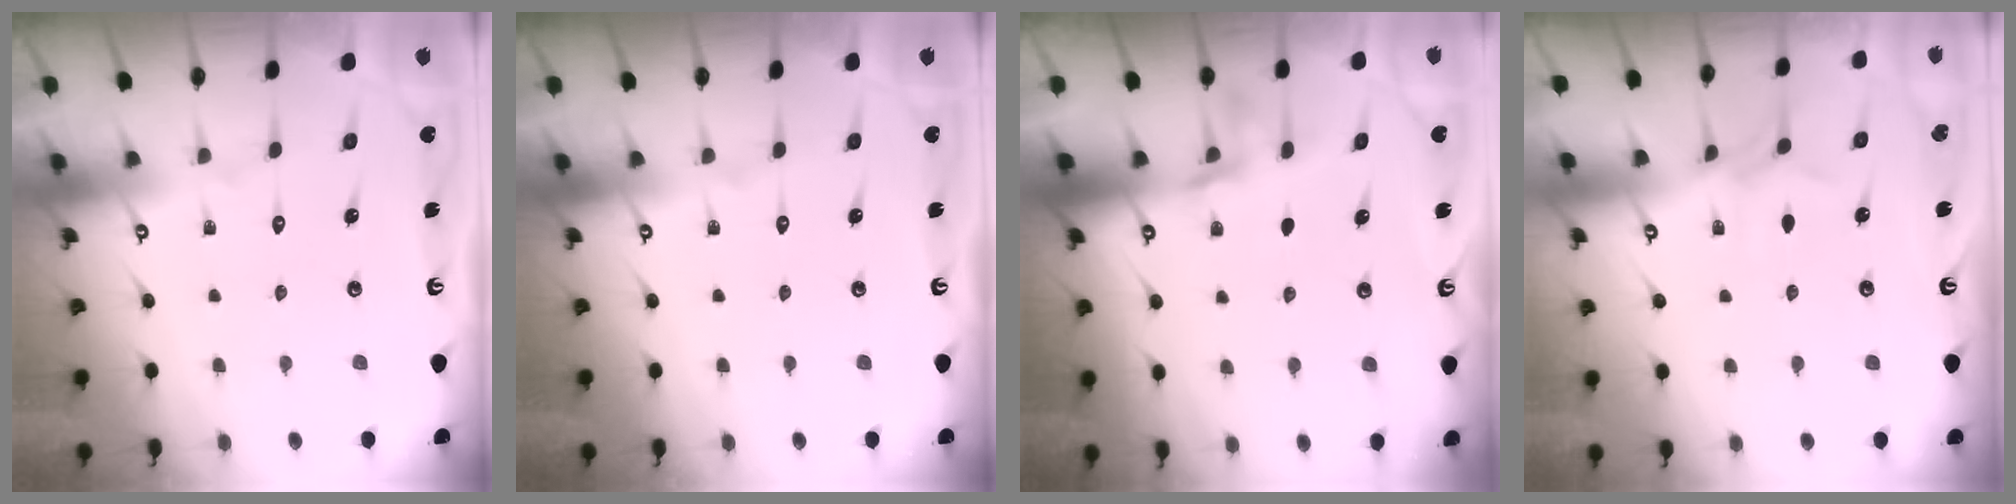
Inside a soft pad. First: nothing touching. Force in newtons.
{"total": 0.0}
{"total": 2.9, "press": 2.8, "slide": 1.0}
{"total": 3.3, "press": 3.3, "slide": 0.2}